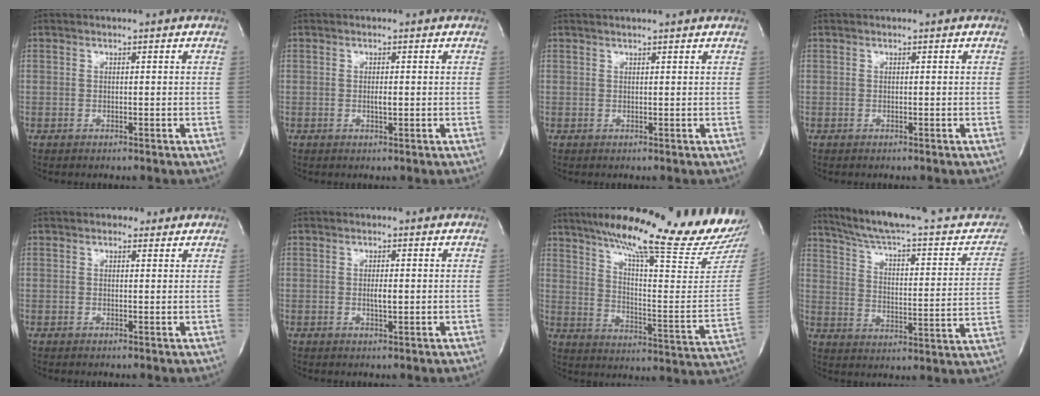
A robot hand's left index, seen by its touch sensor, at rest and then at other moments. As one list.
[{"total": 1.0, "force": [0.0, 0.3, 1.0], "torque": [-0.021, -0.002, 0.000]}, {"total": 3.5, "force": [3.2, 0.0, 1.4], "torque": [-0.020, 0.019, 0.039]}, {"total": 0.0}, {"total": 1.8, "force": [1.3, 1.1, 0.6], "torque": [-0.010, 0.005, 0.013]}, {"total": 1.7, "force": [0.0, 0.4, 1.7], "torque": [-0.034, -0.001, 0.001]}, {"total": 25.2, "force": [21.6, 0.2, 13.0], "torque": [-0.203, -0.079, 0.290]}, {"total": 25.7, "force": [22.3, 4.2, 12.0], "torque": [-0.171, -0.023, 0.294]}]